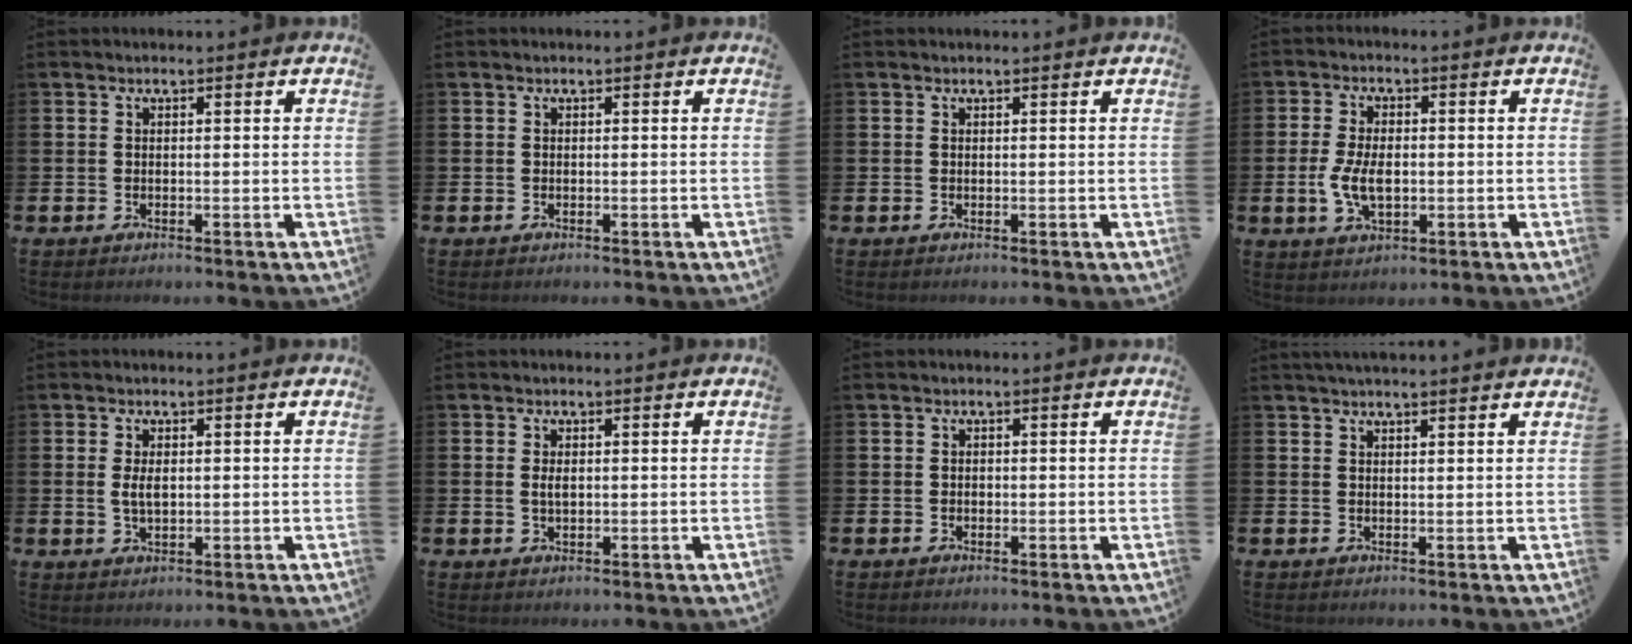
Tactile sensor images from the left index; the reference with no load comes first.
{"total": 0.0}
{"total": 0.0}
{"total": 5.5, "force": [-0.5, 3.1, 4.6], "torque": [-0.082, -0.002, -0.015]}
{"total": 2.7, "force": [0.4, 1.4, 2.3], "torque": [-0.031, 0.000, 0.002]}
{"total": 1.5, "force": [0.3, 0.7, 1.2], "torque": [-0.010, -0.001, 0.000]}
{"total": 0.6, "force": [-0.1, 0.6, 0.2], "torque": [-0.005, 0.005, -0.003]}
{"total": 1.9, "force": [1.8, -0.1, 0.5], "torque": [-0.010, -0.004, 0.033]}